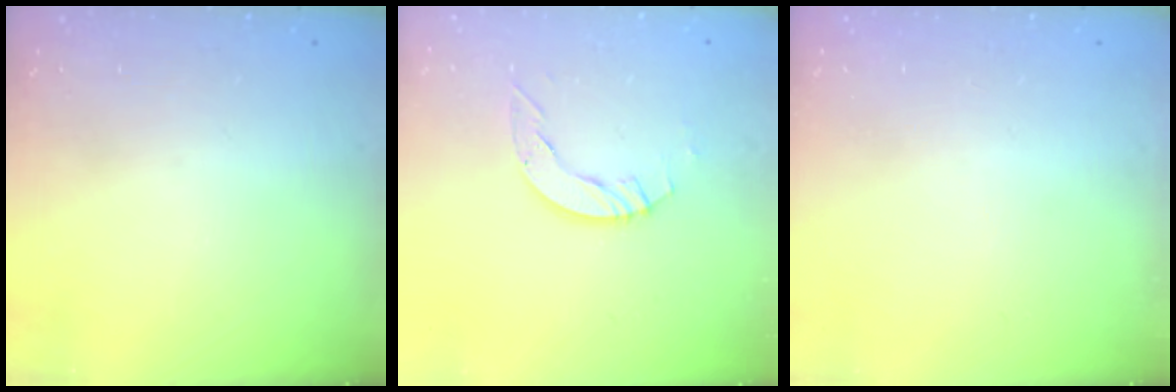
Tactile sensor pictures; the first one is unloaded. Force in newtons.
{"total": 5.0, "press": 5.0, "slide": 0.2}
{"total": 0.0}